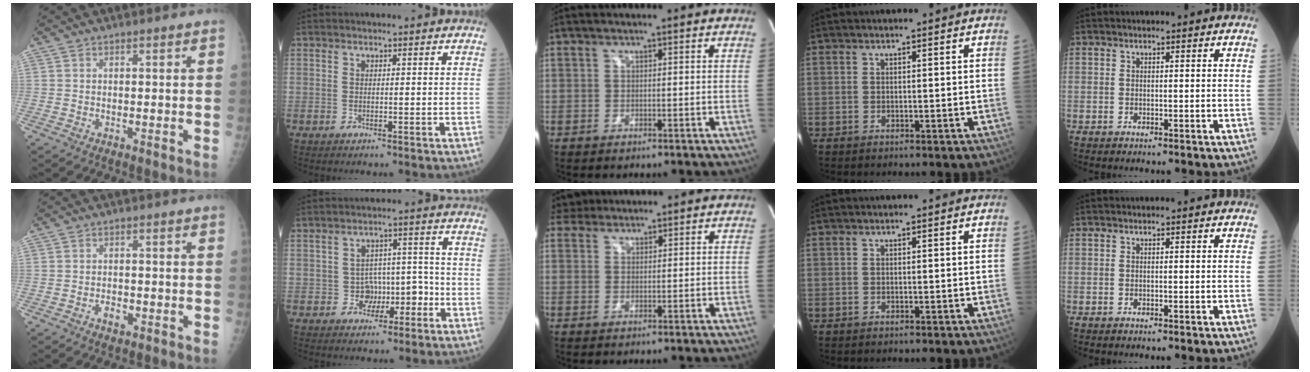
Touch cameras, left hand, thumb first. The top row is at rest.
{"thumb": {"total": 2.4, "force": [-1.1, 1.5, 1.5], "torque": [-0.017, 0.005, -0.015]}, "index": {"total": 4.4, "force": [-1.8, 3.7, 1.7], "torque": [-0.013, 0.021, -0.026]}, "middle": {"total": 2.7, "force": [2.4, 1.2, -0.2], "torque": [-0.002, 0.015, 0.042]}}